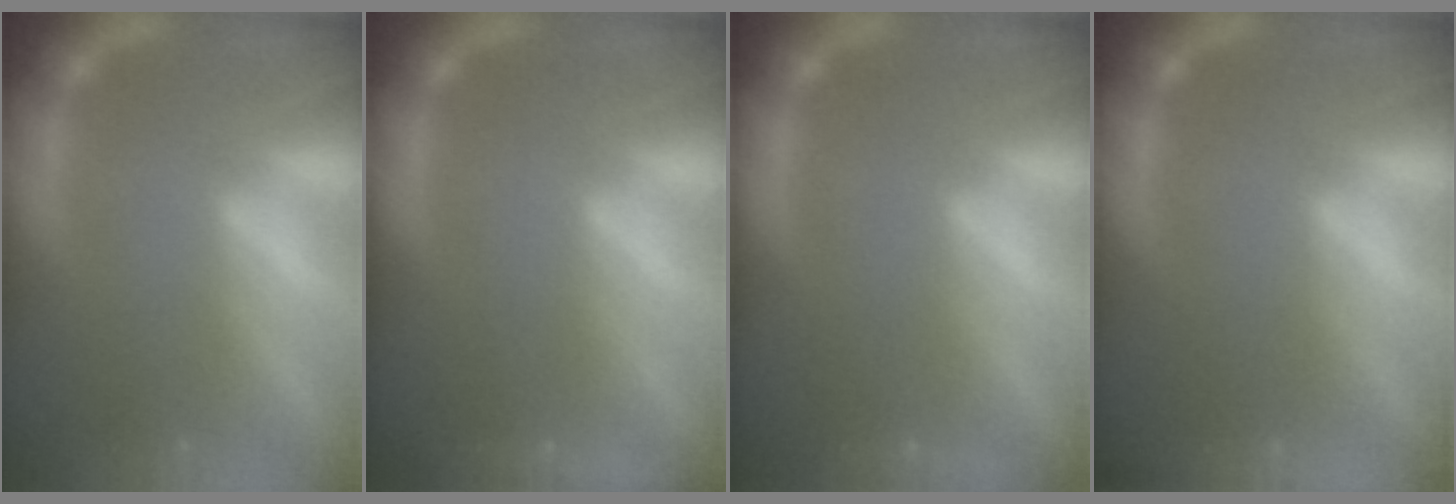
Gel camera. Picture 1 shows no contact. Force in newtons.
{"total": 2.4}
{"total": 1.4}
{"total": 6.5}